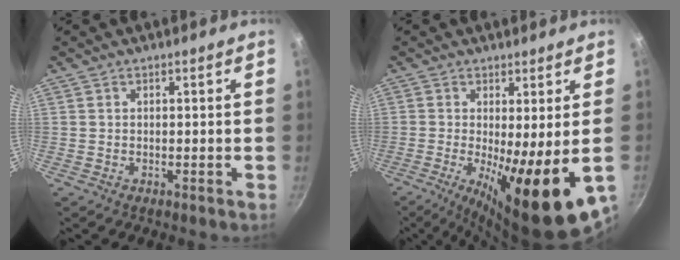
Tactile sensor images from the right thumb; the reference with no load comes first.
{"total": 16.1, "force": [-3.6, 3.6, 15.3], "torque": [-0.232, -0.021, -0.042]}